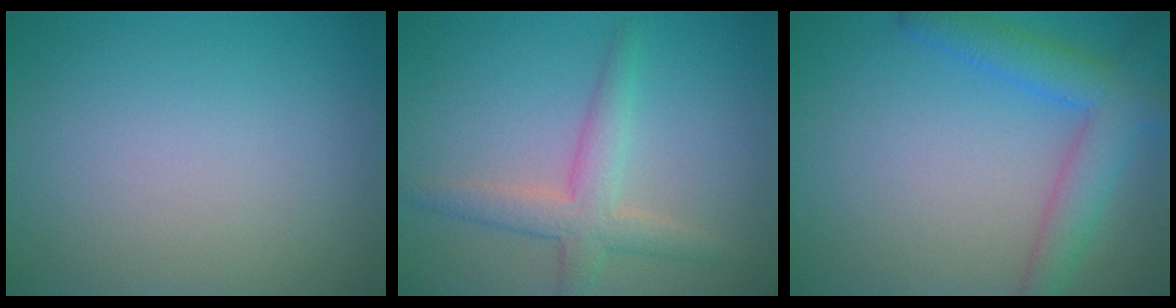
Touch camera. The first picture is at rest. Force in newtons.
{"total": 3.6, "press": 3.6, "slide": 0.2}
{"total": 5.1, "press": 5.0, "slide": 0.3}